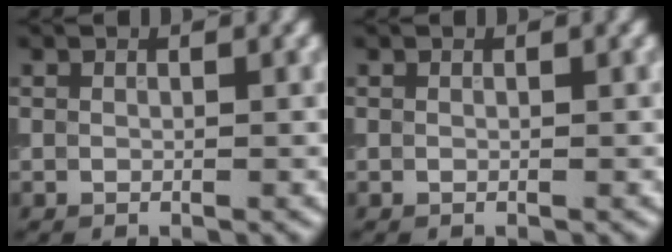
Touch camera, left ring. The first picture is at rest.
{"total": 0.0}